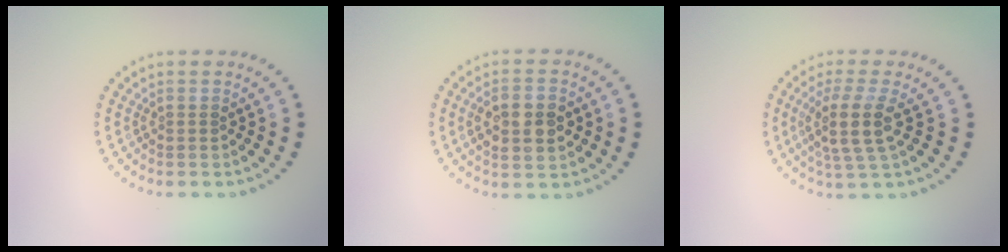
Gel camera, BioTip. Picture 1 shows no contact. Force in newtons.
{"total": 3.7, "press": 3.7, "slide": 0.5}
{"total": 3.8, "press": 3.1, "slide": 2.3}